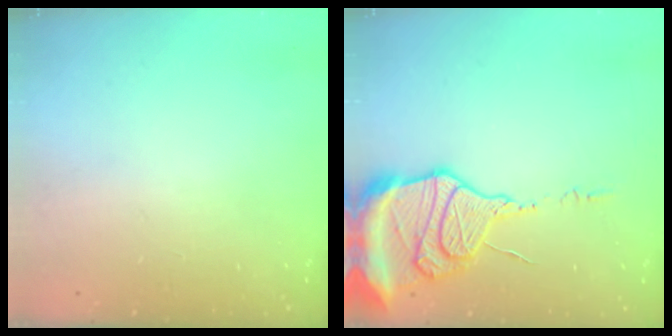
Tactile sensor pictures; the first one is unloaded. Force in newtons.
{"total": 18.9, "press": 18.8, "slide": 1.8}